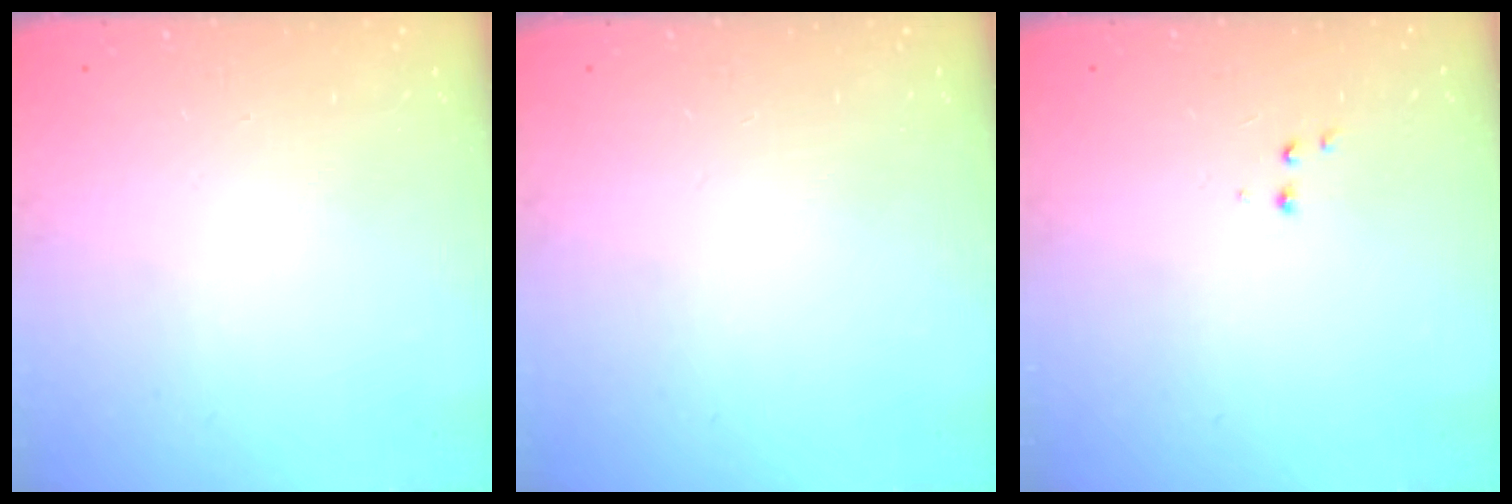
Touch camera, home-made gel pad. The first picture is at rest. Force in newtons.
{"total": 0.0}
{"total": 2.6, "press": 2.5, "slide": 0.6}